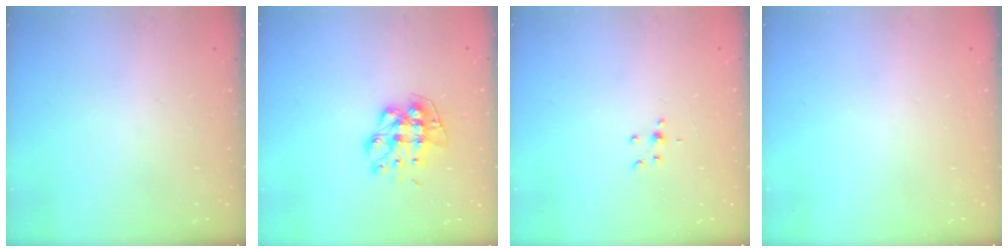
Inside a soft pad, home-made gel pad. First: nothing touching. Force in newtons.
{"total": 9.3, "press": 9.3, "slide": 0.8}
{"total": 3.7, "press": 3.6, "slide": 0.9}
{"total": 0.0}